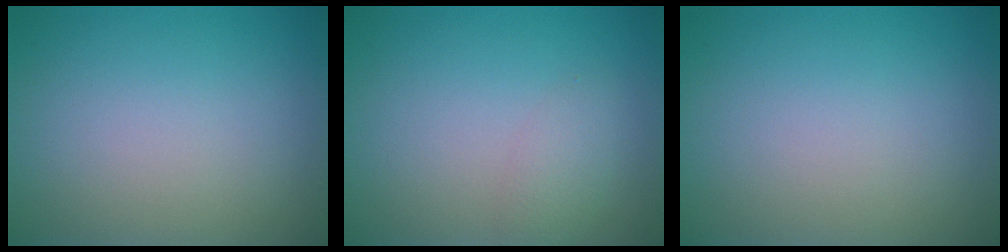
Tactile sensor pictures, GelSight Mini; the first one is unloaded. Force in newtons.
{"total": 1.5, "press": 1.5, "slide": 0.0}
{"total": 0.0}